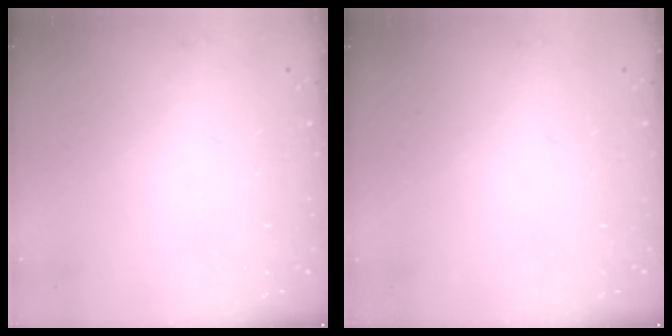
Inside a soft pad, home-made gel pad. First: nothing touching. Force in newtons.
{"total": 0.0}